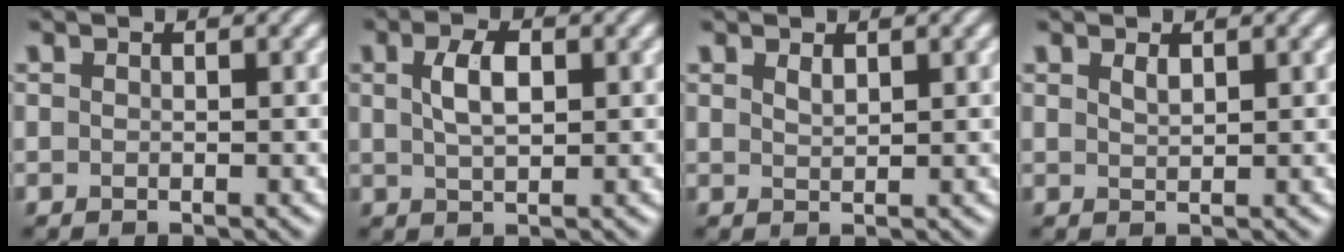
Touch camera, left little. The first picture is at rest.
{"total": 3.1, "force": [0.8, 1.5, 2.6], "torque": [-0.055, 0.003, 0.017]}
{"total": 0.9, "force": [0.7, 0.3, 0.5], "torque": [-0.013, -0.001, 0.014]}
{"total": 0.9, "force": [0.7, 0.2, 0.5], "torque": [-0.012, -0.001, 0.014]}